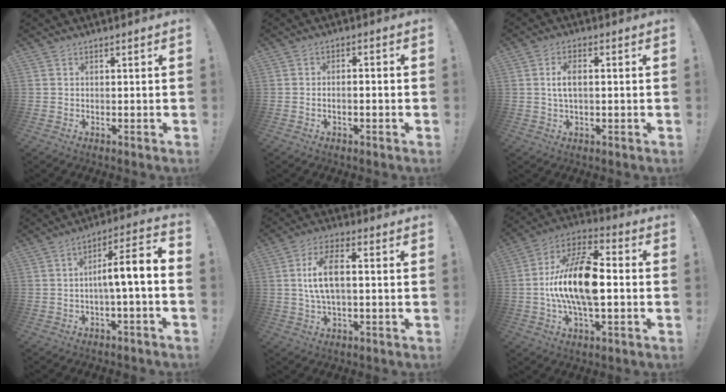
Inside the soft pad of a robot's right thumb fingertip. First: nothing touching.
{"total": 2.1, "force": [-1.3, 0.5, 1.5], "torque": [-0.024, 0.007, -0.022]}
{"total": 5.1, "force": [0.5, 2.4, 4.4], "torque": [-0.067, 0.006, 0.007]}
{"total": 9.0, "force": [-0.6, 0.5, 9.0], "torque": [-0.139, -0.005, -0.020]}
{"total": 11.0, "force": [0.9, 4.9, 9.8], "torque": [-0.192, 0.008, 0.014]}
{"total": 18.7, "force": [-1.3, 8.6, 16.5], "torque": [-0.304, 0.008, -0.020]}